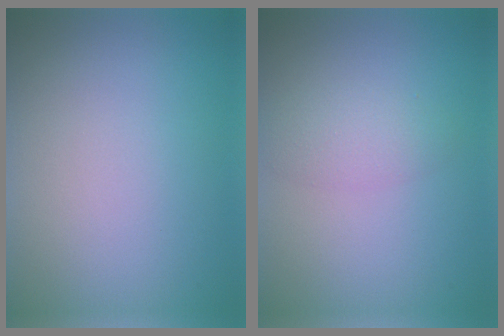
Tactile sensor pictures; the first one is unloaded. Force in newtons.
{"total": 2.1, "press": 2.1, "slide": 0.1}